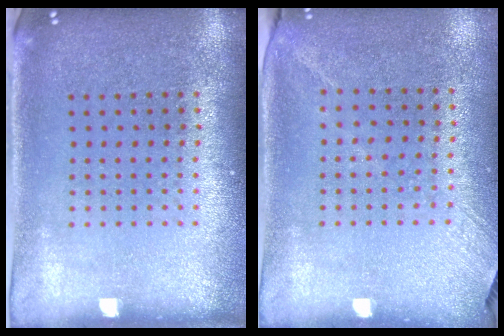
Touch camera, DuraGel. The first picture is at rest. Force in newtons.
{"total": 1.3, "press": 1.0, "slide": 0.9}